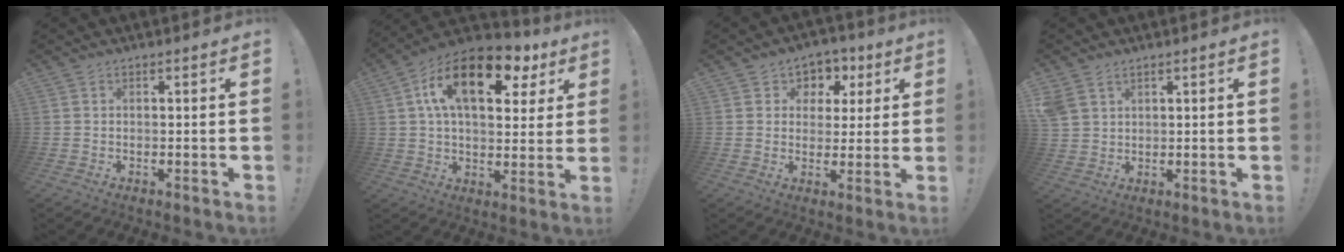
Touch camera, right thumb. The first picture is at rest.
{"total": 18.4, "force": [7.6, 9.2, 14.1], "torque": [-0.223, -0.024, 0.126]}
{"total": 6.0, "force": [1.8, 5.6, 1.2], "torque": [-0.012, -0.010, 0.036]}
{"total": 4.7, "force": [3.0, 3.0, 1.9], "torque": [-0.042, -0.007, 0.063]}